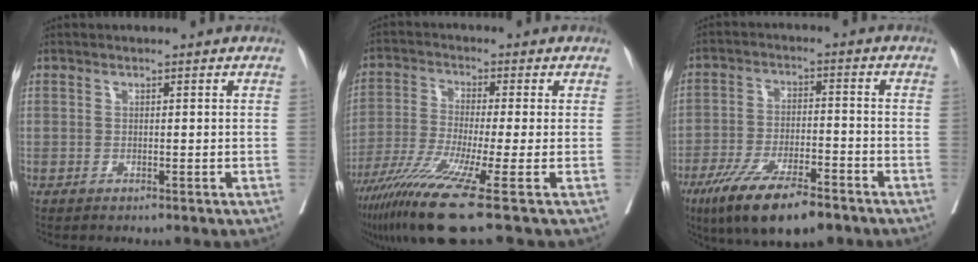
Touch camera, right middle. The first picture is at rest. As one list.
[{"total": 12.5, "force": [-7.6, -1.3, 9.8], "torque": [-0.192, -0.040, -0.139]}, {"total": 13.2, "force": [-9.0, 3.1, 9.2], "torque": [-0.165, -0.022, -0.153]}]